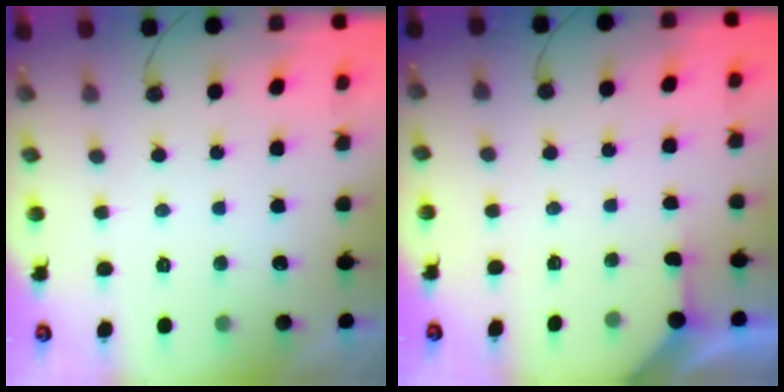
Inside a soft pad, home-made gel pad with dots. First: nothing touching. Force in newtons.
{"total": 2.7, "press": 2.7, "slide": 0.4}